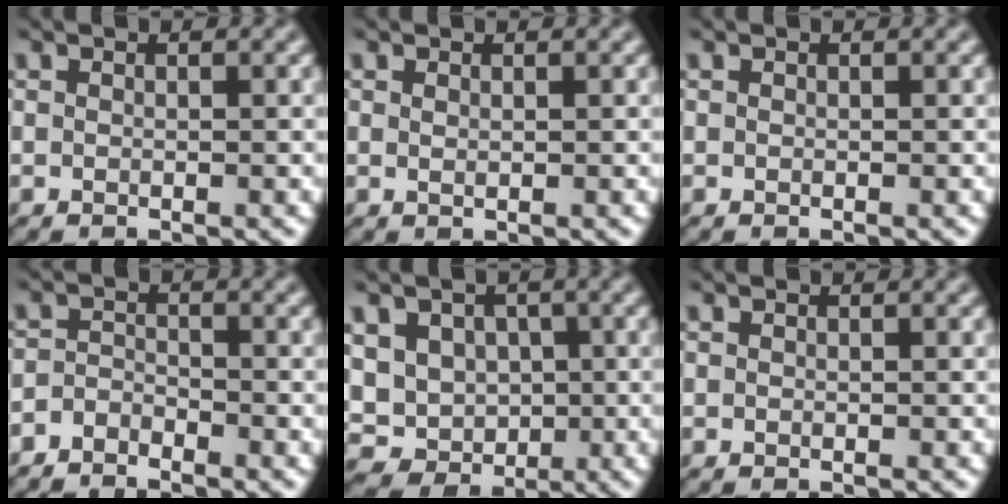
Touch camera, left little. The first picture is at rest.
{"total": 0.0}
{"total": 0.0}
{"total": 2.0, "force": [-1.9, 0.6, 0.3], "torque": [-0.009, 0.003, -0.045]}
{"total": 8.6, "force": [-0.4, 7.8, 3.5], "torque": [-0.057, 0.014, -0.028]}
{"total": 0.0}